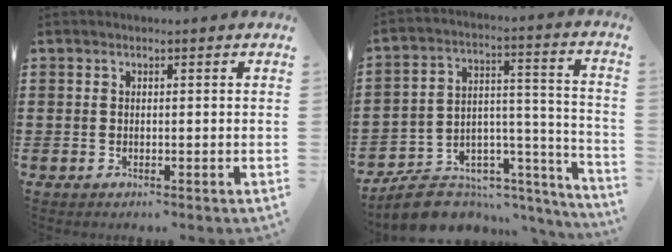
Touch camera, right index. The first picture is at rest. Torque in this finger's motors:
{"motor_torque": [-2.14, 0.00, -0.68, -0.21]}